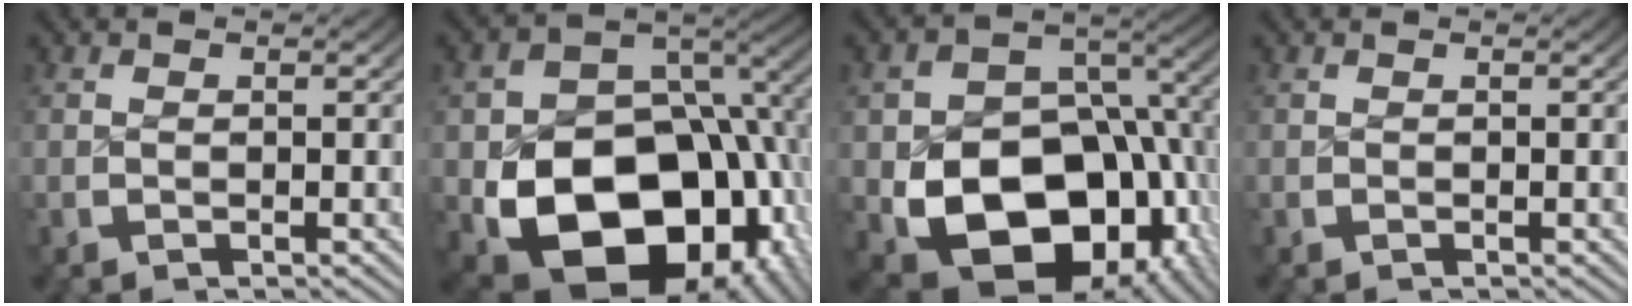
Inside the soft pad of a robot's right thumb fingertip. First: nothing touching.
{"total": 20.6, "force": [-4.8, 14.2, 14.2], "torque": [-0.249, -0.086, -0.032]}
{"total": 18.4, "force": [-4.4, 13.1, 12.2], "torque": [-0.220, -0.085, -0.028]}
{"total": 0.0}